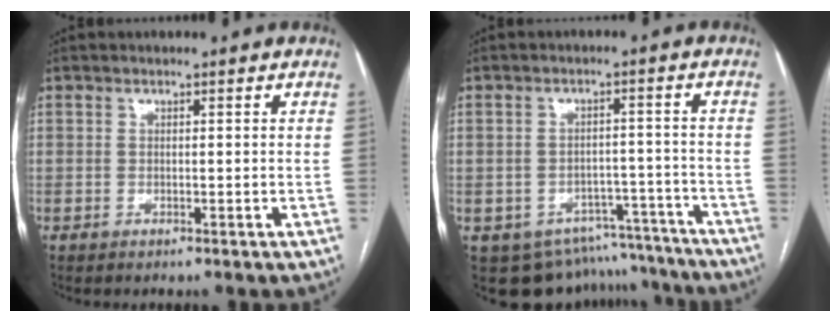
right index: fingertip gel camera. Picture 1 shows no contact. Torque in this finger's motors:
{"motor_torque": [-0.02, 0.01, 0.08, 0.00]}